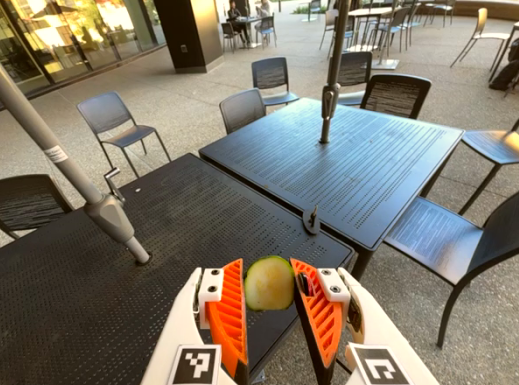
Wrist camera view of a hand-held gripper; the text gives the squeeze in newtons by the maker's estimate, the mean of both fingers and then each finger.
{"total": 4.1, "left": 3.8, "right": 4.5}